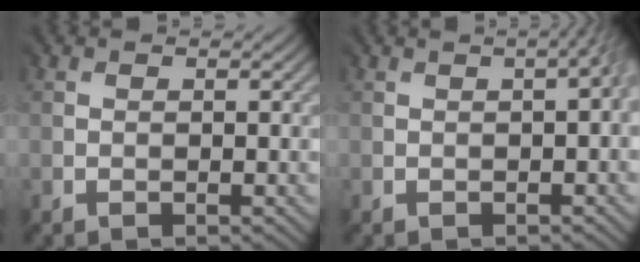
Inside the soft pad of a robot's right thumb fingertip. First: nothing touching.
{"total": 2.0, "force": [-0.8, 0.1, 1.8], "torque": [-0.005, 0.011, -0.014]}